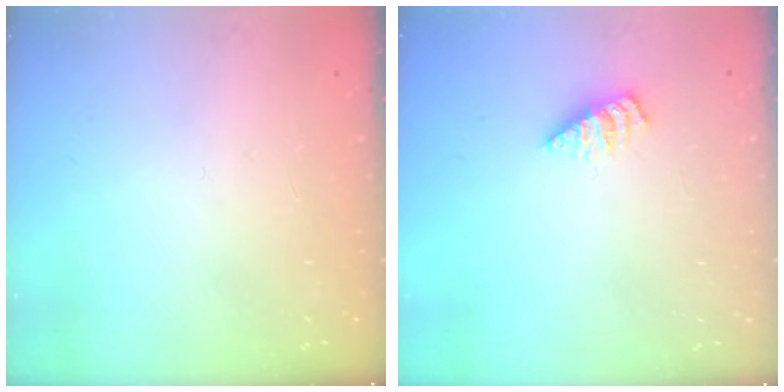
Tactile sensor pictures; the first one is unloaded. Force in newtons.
{"total": 2.5, "press": 2.5, "slide": 0.3}